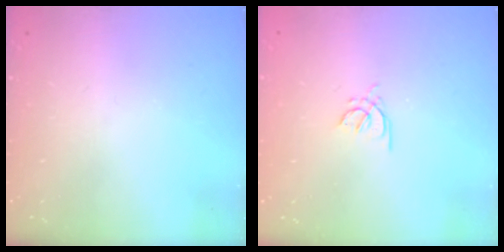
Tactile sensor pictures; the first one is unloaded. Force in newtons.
{"total": 2.8, "press": 2.7, "slide": 0.8}